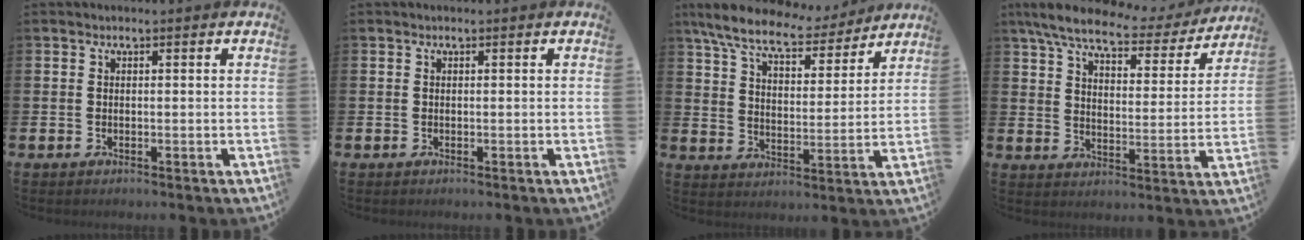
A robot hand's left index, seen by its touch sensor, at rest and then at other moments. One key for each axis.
{"total": 0.0}
{"total": 8.9, "fx": 8.0, "fy": 1.9, "fz": 3.3, "tx": -0.091, "ty": -0.049, "tz": 0.138}
{"total": 7.9, "fx": 6.6, "fy": 1.9, "fz": 3.9, "tx": -0.095, "ty": -0.037, "tz": 0.109}